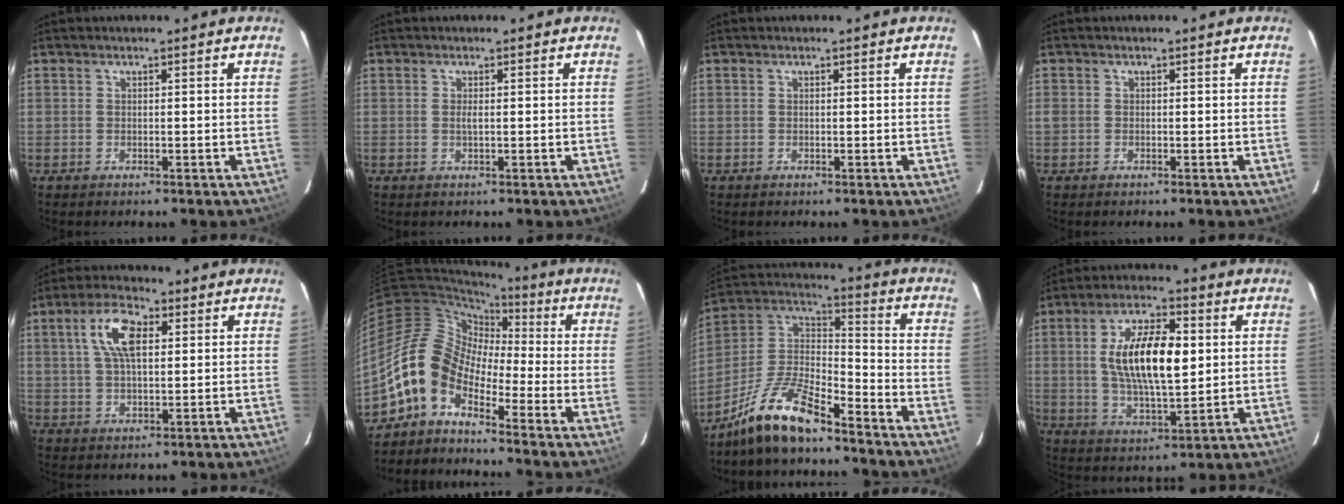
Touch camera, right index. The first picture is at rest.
{"total": 0.9, "force": [0.0, 0.0, 0.9], "torque": [-0.018, -0.001, -0.001]}
{"total": 0.0}
{"total": 0.9, "force": [-0.4, 0.8, 0.3], "torque": [-0.006, -0.002, -0.009]}
{"total": 8.6, "force": [2.7, 3.9, 7.2], "torque": [-0.137, 0.018, 0.049]}
{"total": 10.1, "force": [-5.4, 6.1, 6.0], "torque": [-0.106, 0.023, -0.127]}
{"total": 13.9, "force": [-10.5, 3.7, 8.3], "torque": [-0.191, 0.009, -0.202]}
{"total": 14.6, "force": [2.2, 5.8, 13.2], "torque": [-0.245, 0.008, 0.043]}